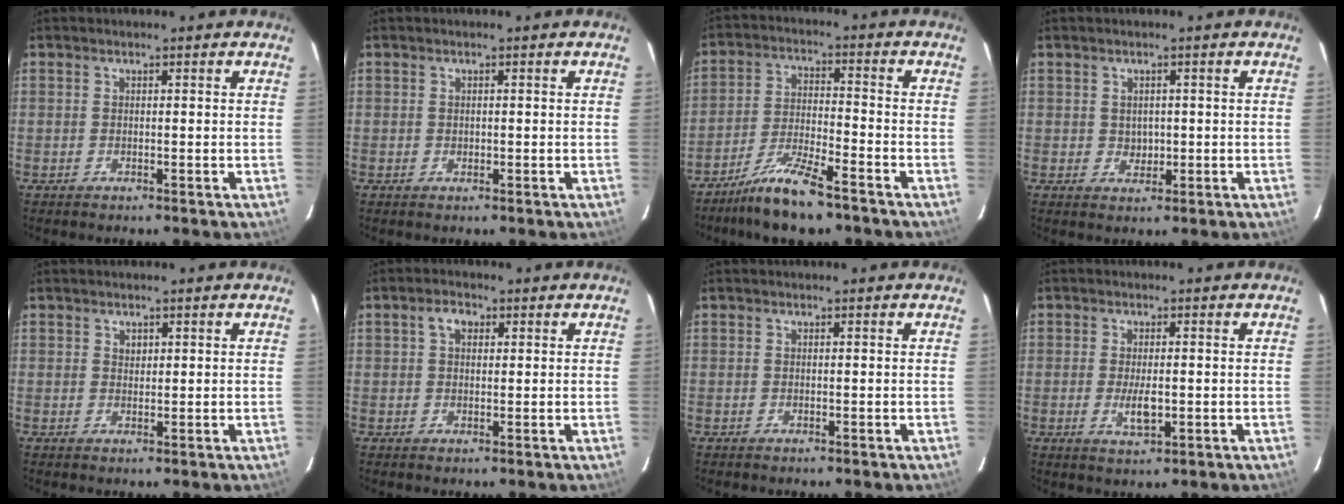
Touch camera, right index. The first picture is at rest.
{"total": 0.6, "force": [0.1, 0.6, 0.1], "torque": [0.002, -0.001, 0.003]}
{"total": 9.9, "force": [-7.8, 1.6, 5.9], "torque": [-0.128, -0.006, -0.145]}
{"total": 2.3, "force": [0.2, 2.2, 0.8], "torque": [-0.009, 0.001, 0.008]}
{"total": 1.3, "force": [0.7, 1.0, 0.4], "torque": [-0.002, 0.004, 0.012]}
{"total": 2.8, "force": [1.0, 2.0, 1.7], "torque": [-0.029, 0.011, 0.019]}
{"total": 0.0}
{"total": 4.3, "force": [-0.8, 1.8, 3.8], "torque": [-0.072, -0.009, -0.010]}